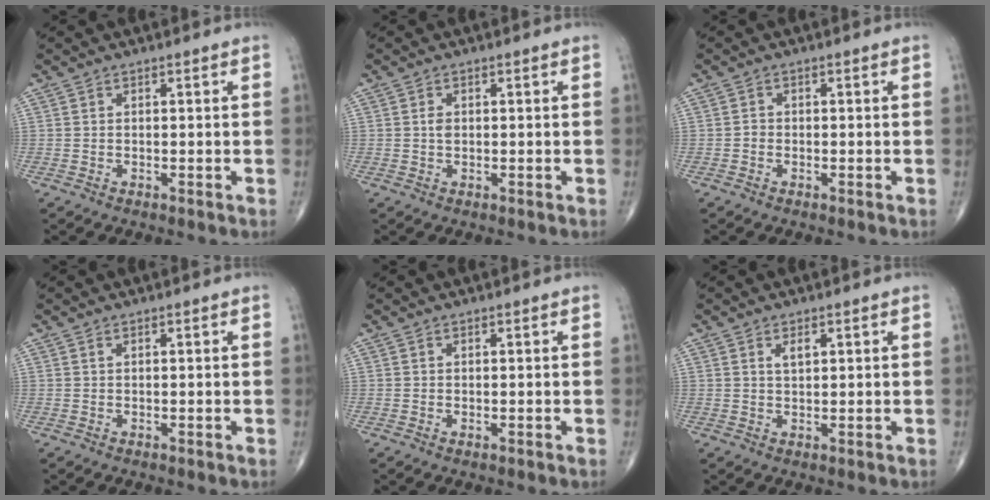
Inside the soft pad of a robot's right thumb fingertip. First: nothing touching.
{"total": 1.3, "force": [0.1, 0.9, 0.9], "torque": [-0.013, 0.002, 0.001]}
{"total": 0.8, "force": [-0.3, 0.6, 0.3], "torque": [-0.001, 0.003, -0.010]}
{"total": 0.0}
{"total": 0.0}
{"total": 2.0, "force": [0.9, 0.9, 1.5], "torque": [-0.023, -0.003, 0.018]}